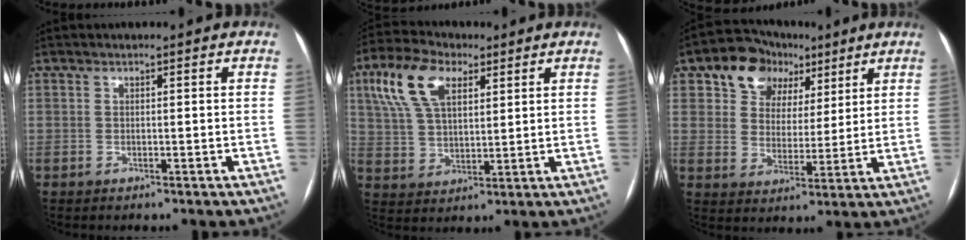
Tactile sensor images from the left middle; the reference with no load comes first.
{"total": 11.1, "force": [5.2, 5.7, 8.1], "torque": [-0.181, 0.032, 0.101]}
{"total": 10.3, "force": [5.4, 7.8, 3.9], "torque": [-0.061, 0.036, 0.092]}